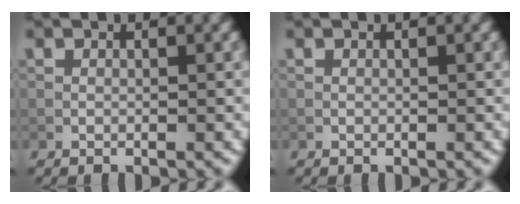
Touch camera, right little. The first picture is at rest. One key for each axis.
{"total": 0.0}